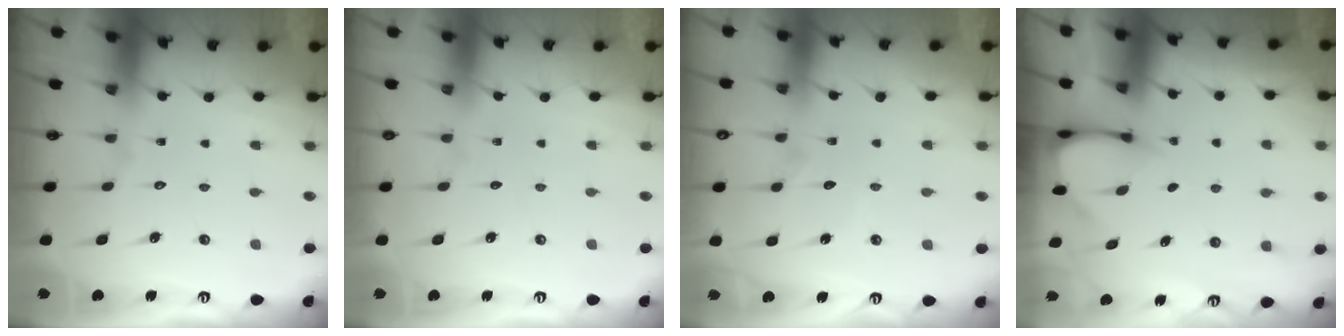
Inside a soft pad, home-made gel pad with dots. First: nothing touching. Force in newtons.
{"total": 0.0}
{"total": 3.7, "press": 3.7, "slide": 0.4}
{"total": 3.3, "press": 3.3, "slide": 0.3}